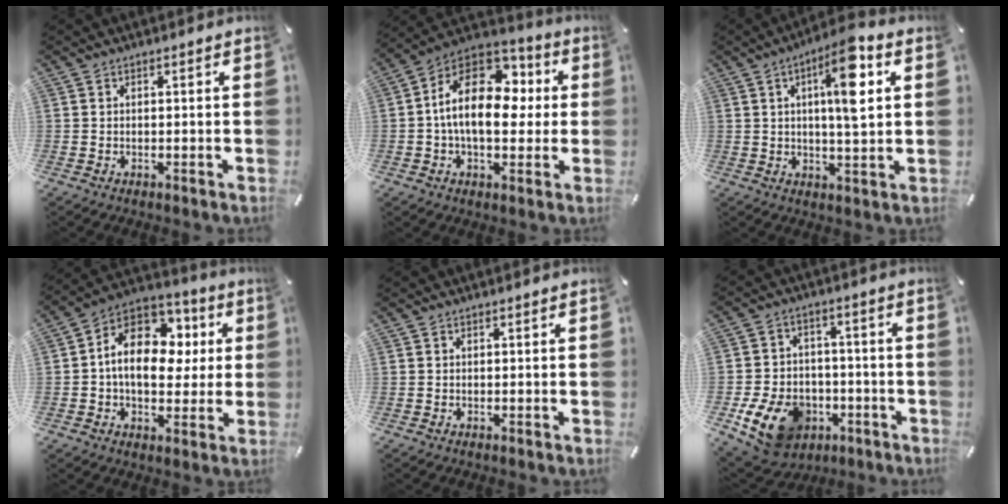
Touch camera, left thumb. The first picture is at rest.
{"total": 18.4, "force": [1.4, 11.8, 14.1], "torque": [-0.247, 0.008, 0.025]}
{"total": 12.3, "force": [3.8, 3.0, 11.3], "torque": [-0.183, -0.001, 0.056]}
{"total": 15.6, "force": [1.8, 11.6, 10.3], "torque": [-0.180, -0.004, 0.034]}
{"total": 0.0}
{"total": 13.6, "force": [-5.8, 10.1, 6.9], "torque": [-0.123, 0.040, -0.094]}